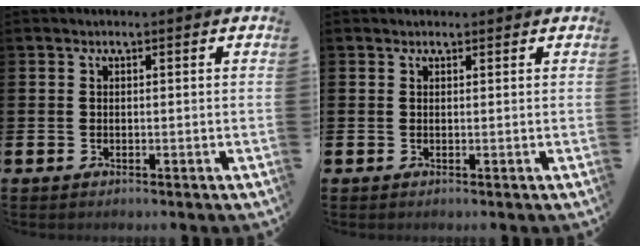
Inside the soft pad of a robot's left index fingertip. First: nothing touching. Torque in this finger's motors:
{"motor_torque": [0.90, -0.95, 0.21, 0.02]}